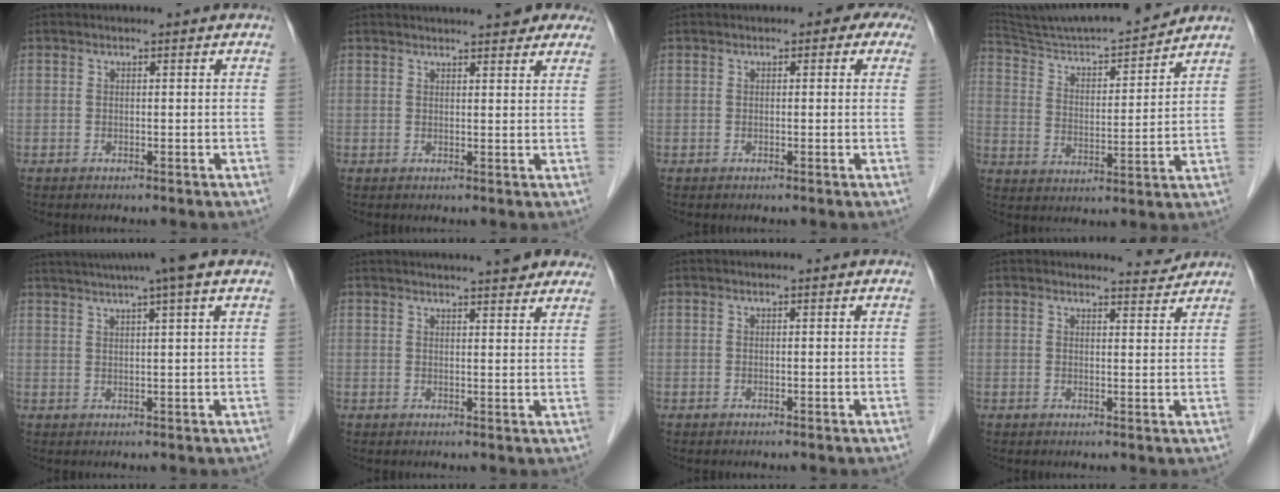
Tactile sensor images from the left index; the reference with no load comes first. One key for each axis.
{"total": 10.8, "fx": 9.2, "fy": 2.6, "fz": 5.0, "tx": -0.051, "ty": 0.019, "tz": 0.097}
{"total": 2.8, "fx": 1.2, "fy": 1.8, "fz": 1.8, "tx": -0.005, "ty": 0.016, "tz": 0.005}
{"total": 16.5, "fx": 15.4, "fy": 0.5, "fz": 5.8, "tx": -0.105, "ty": 0.001, "tz": 0.254}
{"total": 9.8, "fx": 7.6, "fy": -1.1, "fz": 6.1, "tx": -0.102, "ty": 0.027, "tz": 0.098}
{"total": 12.7, "fx": 11.1, "fy": 2.2, "fz": 5.6, "tx": -0.063, "ty": 0.022, "tz": 0.124}
{"total": 0.0}
{"total": 2.5, "fx": 2.5, "fy": -0.1, "fz": -0.5, "tx": -0.004, "ty": -0.015, "tz": 0.030}